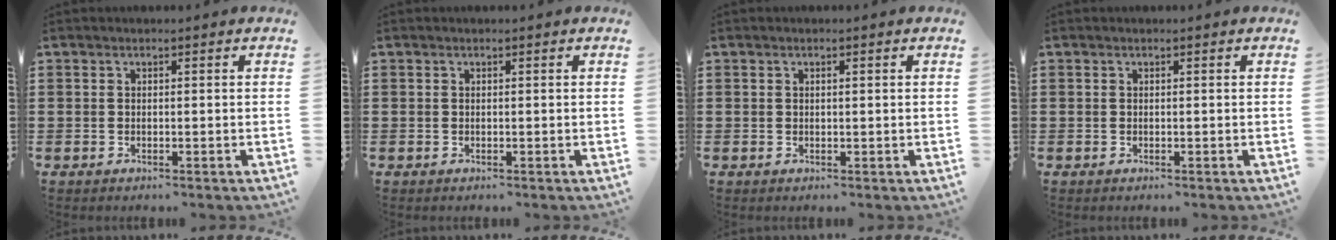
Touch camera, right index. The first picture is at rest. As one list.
[{"total": 0.0}, {"total": 0.5, "force": [0.2, 0.2, 0.5], "torque": [-0.010, 0.001, 0.004]}, {"total": 0.0}]